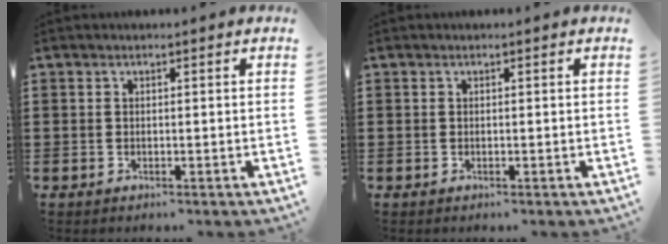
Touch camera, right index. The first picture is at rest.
{"total": 0.0}